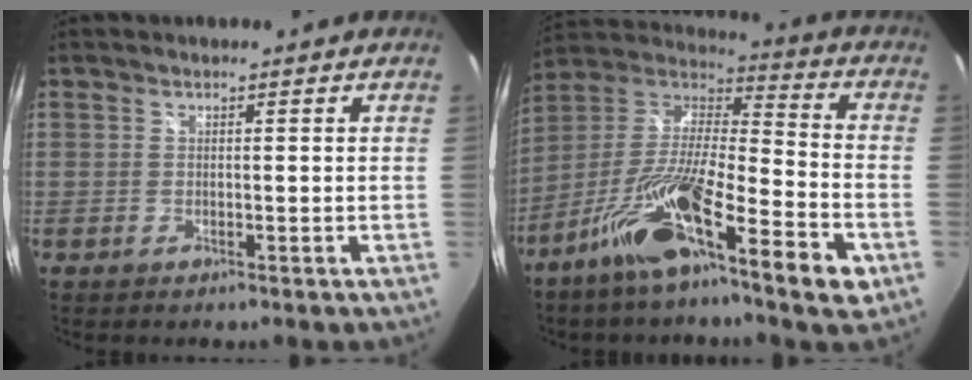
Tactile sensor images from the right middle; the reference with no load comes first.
{"total": 19.8, "force": [-10.6, 3.3, 16.4], "torque": [-0.284, -0.025, -0.193]}